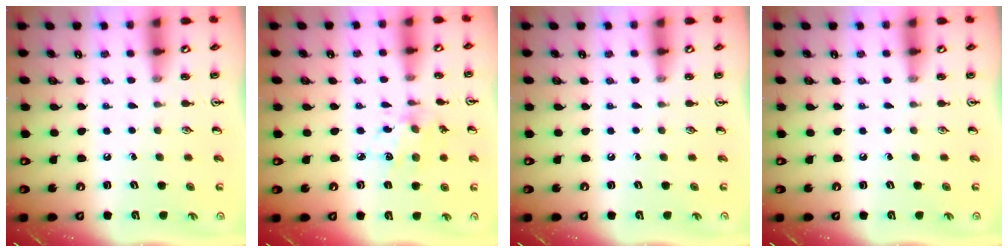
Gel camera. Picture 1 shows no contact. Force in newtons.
{"total": 6.3, "press": 6.3, "slide": 0.4}
{"total": 0.0}
{"total": 0.0}